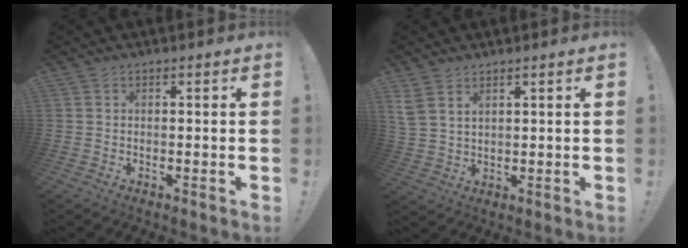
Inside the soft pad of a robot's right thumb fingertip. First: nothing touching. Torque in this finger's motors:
{"motor_torque": [-0.27, 0.27, -0.07, 0.06, -0.05]}